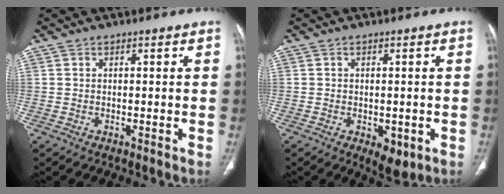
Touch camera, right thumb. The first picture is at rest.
{"total": 4.6, "force": [-1.5, 2.6, 3.5], "torque": [-0.035, -0.004, -0.009]}